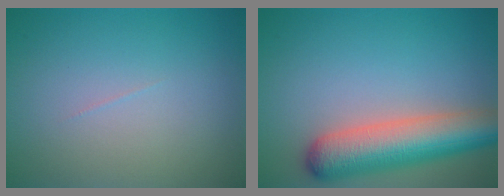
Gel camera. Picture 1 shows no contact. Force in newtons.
{"total": 7.7, "press": 7.7, "slide": 0.4}